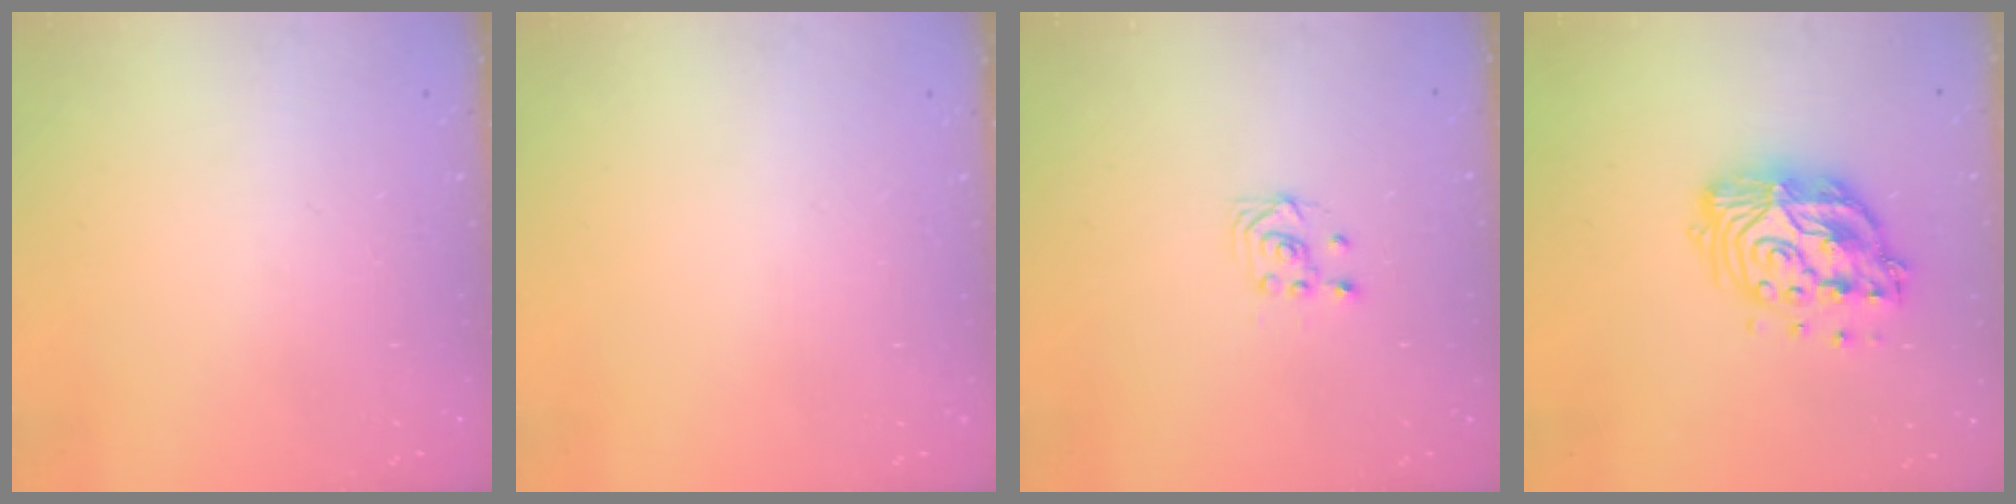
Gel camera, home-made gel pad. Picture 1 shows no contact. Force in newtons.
{"total": 0.0}
{"total": 2.7, "press": 2.4, "slide": 1.3}
{"total": 15.0, "press": 14.9, "slide": 1.3}